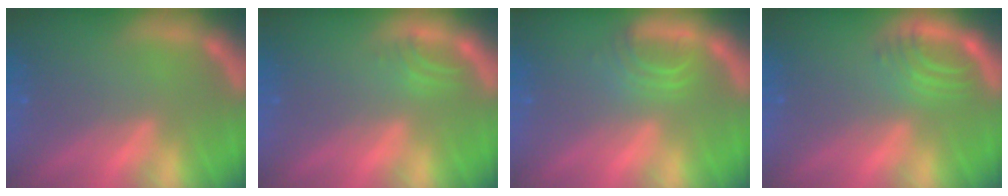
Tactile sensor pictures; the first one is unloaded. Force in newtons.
{"total": 1.5}
{"total": 2.9}
{"total": 3.4}